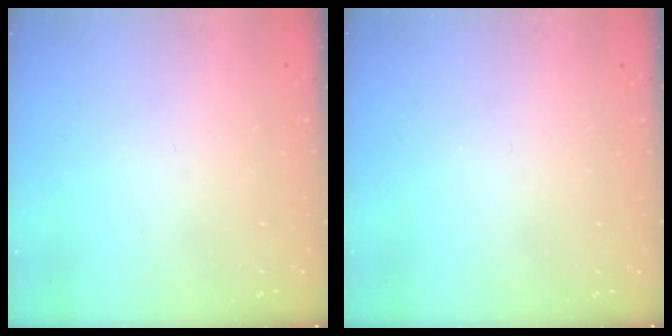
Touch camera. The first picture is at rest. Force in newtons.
{"total": 0.0}